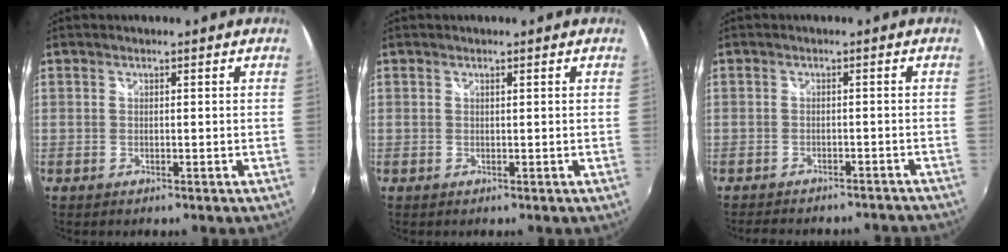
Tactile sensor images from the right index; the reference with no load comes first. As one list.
[{"total": 0.0}, {"total": 10.4, "force": [-9.3, 3.2, 3.3], "torque": [-0.075, 0.006, -0.116]}]